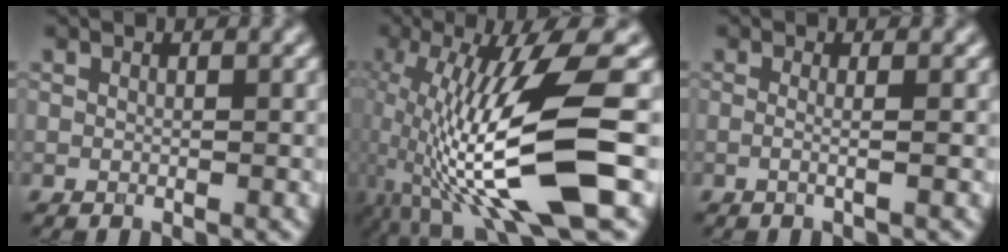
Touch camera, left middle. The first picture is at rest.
{"total": 12.4, "force": [-2.9, 2.3, 11.9], "torque": [-0.217, -0.002, -0.047]}
{"total": 2.2, "force": [0.2, 1.0, 1.9], "torque": [-0.011, -0.004, -0.025]}